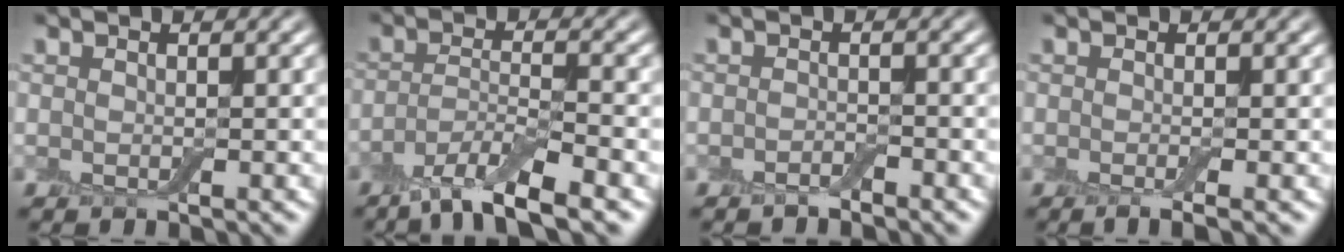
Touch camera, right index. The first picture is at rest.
{"total": 5.6, "force": [-3.9, 1.2, 3.9], "torque": [-0.067, -0.006, -0.079]}
{"total": 0.9, "force": [-0.8, 0.2, 0.3], "torque": [-0.006, 0.002, -0.015]}
{"total": 1.7, "force": [-0.7, 0.4, 1.5], "torque": [-0.020, -0.006, -0.014]}